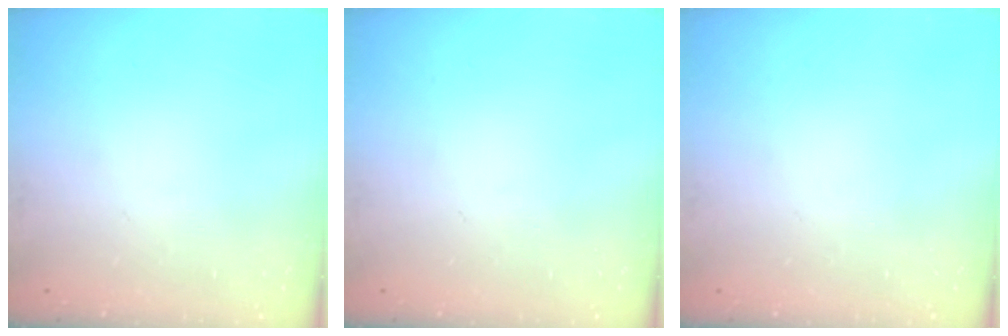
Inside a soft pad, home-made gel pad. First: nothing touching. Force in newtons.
{"total": 0.0}
{"total": 0.0}